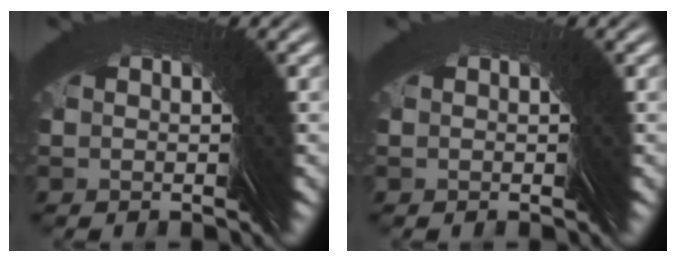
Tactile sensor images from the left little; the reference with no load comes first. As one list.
[{"total": 0.6, "force": [0.3, -0.2, -0.5], "torque": [0.008, 0.004, 0.003]}]